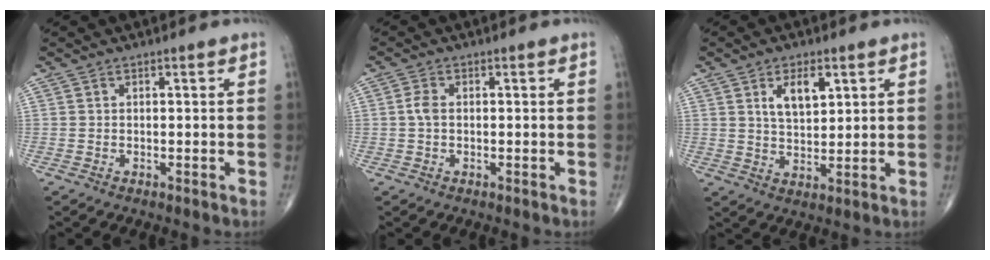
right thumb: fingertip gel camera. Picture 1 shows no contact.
{"total": 2.1, "force": [0.0, 1.3, 1.7], "torque": [-0.037, 0.003, -0.005]}
{"total": 6.7, "force": [2.8, 3.4, 5.0], "torque": [-0.072, -0.019, 0.053]}